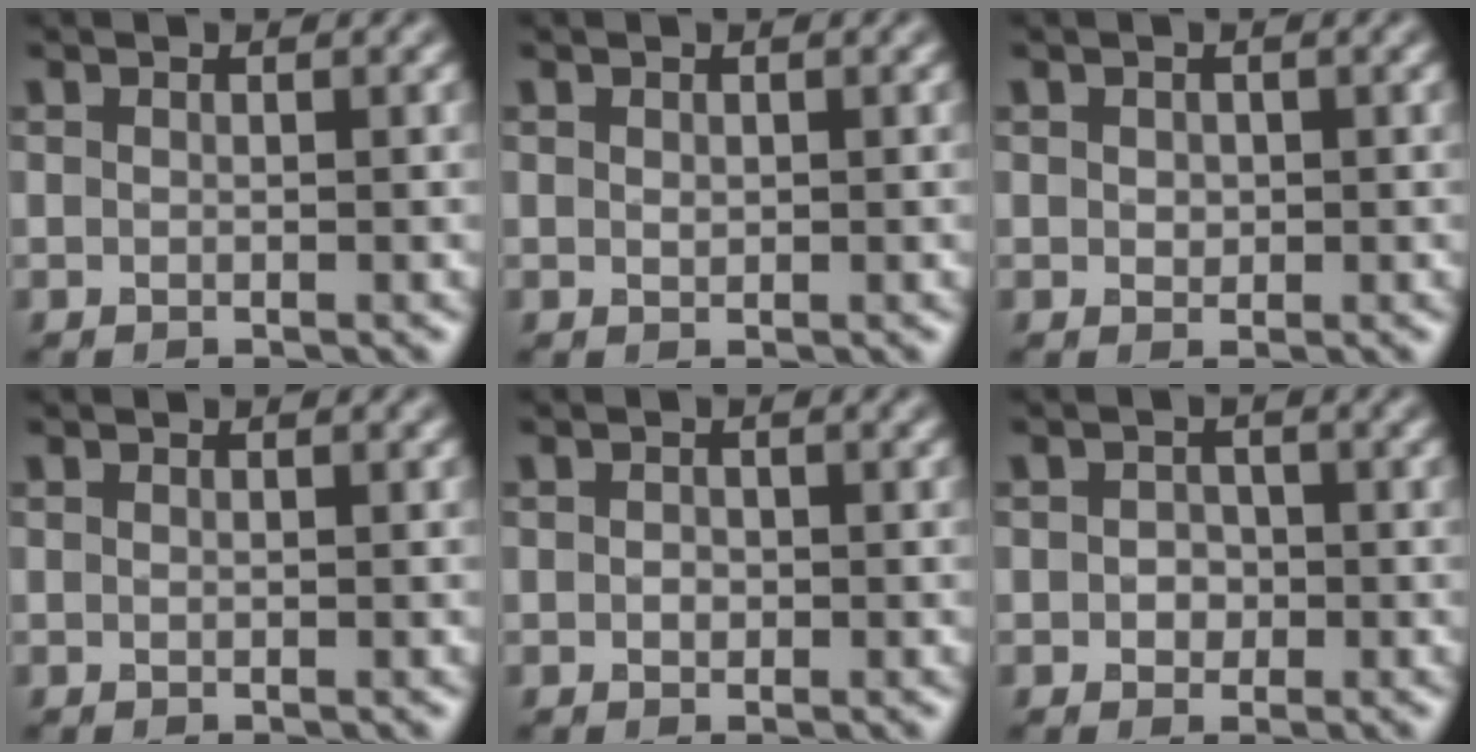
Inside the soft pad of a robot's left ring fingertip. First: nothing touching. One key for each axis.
{"total": 0.5, "fx": 0.2, "fy": 0.4, "fz": 0.3, "tx": -0.005, "ty": -0.001, "tz": 0.004}
{"total": 0.8, "fx": 0.2, "fy": 0.7, "fz": 0.3, "tx": -0.006, "ty": -0.003, "tz": 0.005}
{"total": 0.0}
{"total": 0.9, "fx": 0.0, "fy": 0.7, "fz": 0.5, "tx": -0.008, "ty": -0.003, "tz": -0.003}
{"total": 1.6, "fx": -0.1, "fy": 1.4, "fz": 0.7, "tx": -0.008, "ty": -0.002, "tz": -0.005}